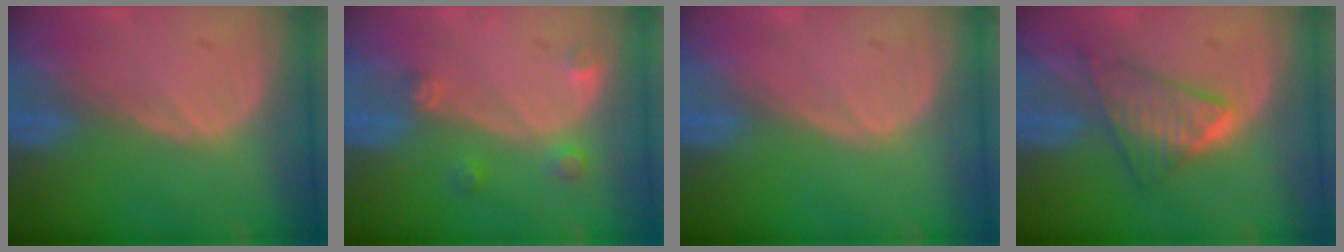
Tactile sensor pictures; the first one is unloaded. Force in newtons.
{"total": 2.7, "press": 2.6, "slide": 0.4}
{"total": 0.0}
{"total": 5.9, "press": 5.9, "slide": 0.7}